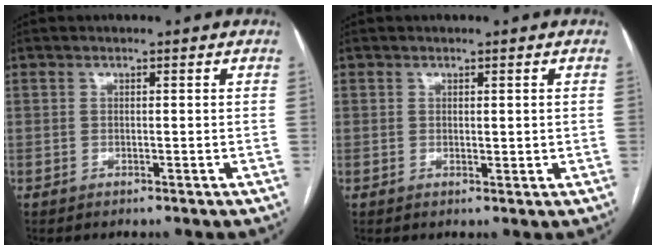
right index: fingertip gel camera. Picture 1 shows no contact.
{"total": 0.8, "force": [0.3, 0.5, 0.5], "torque": [-0.009, -0.002, 0.009]}